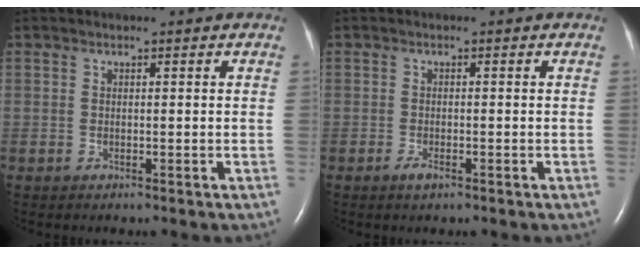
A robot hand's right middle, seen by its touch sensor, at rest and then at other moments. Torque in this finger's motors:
{"motor_torque": [0.25, -0.06, 0.03, 0.01]}